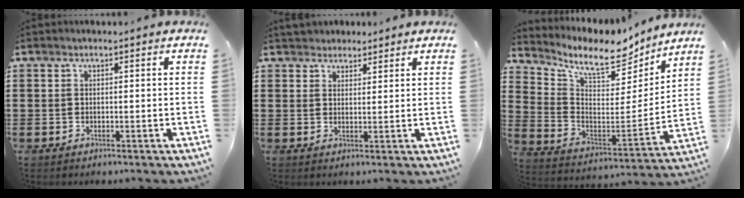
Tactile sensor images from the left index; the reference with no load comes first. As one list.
[{"total": 2.6, "force": [2.3, 1.2, -0.2], "torque": [-0.005, 0.005, 0.044]}, {"total": 9.3, "force": [7.9, 2.6, 4.3], "torque": [-0.105, -0.059, 0.130]}]